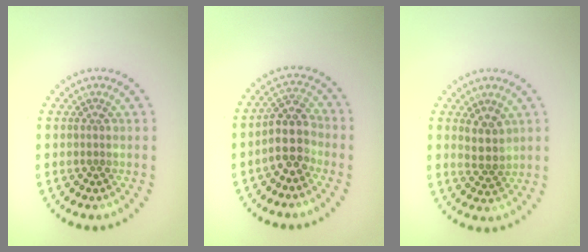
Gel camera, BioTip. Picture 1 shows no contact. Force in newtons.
{"total": 3.4, "press": 3.0, "slide": 1.6}
{"total": 2.5, "press": 2.1, "slide": 1.3}